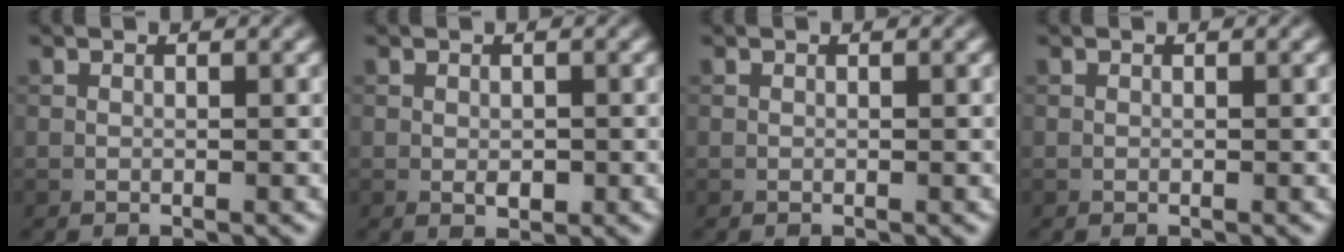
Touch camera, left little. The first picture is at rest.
{"total": 1.4, "force": [-0.2, 0.9, 1.1], "torque": [-0.016, -0.003, -0.001]}
{"total": 0.0}
{"total": 0.0}